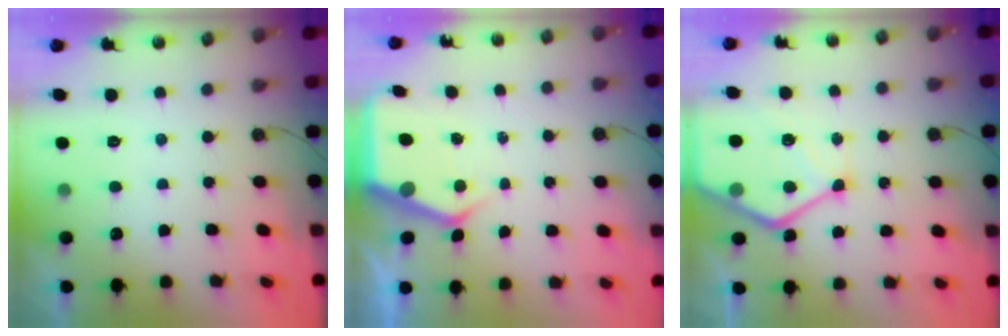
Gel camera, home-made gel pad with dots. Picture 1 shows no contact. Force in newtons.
{"total": 5.3, "press": 5.2, "slide": 0.5}
{"total": 14.3, "press": 14.3, "slide": 0.9}